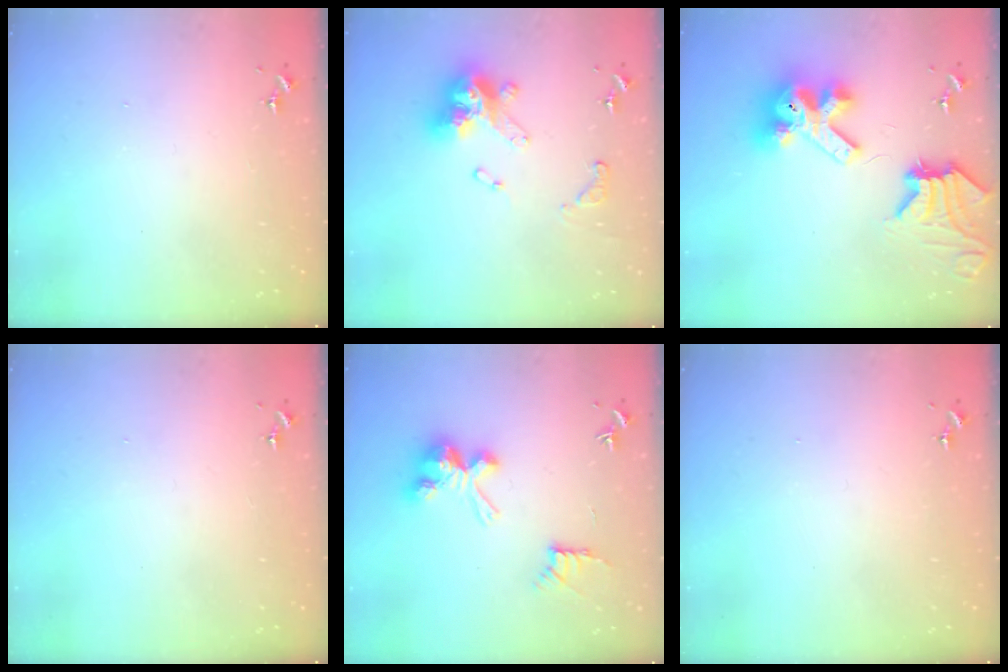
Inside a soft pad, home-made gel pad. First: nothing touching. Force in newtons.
{"total": 16.1, "press": 16.1, "slide": 1.6}
{"total": 15.6, "press": 15.4, "slide": 2.0}
{"total": 0.0}
{"total": 10.8, "press": 10.8, "slide": 0.6}
{"total": 0.0}